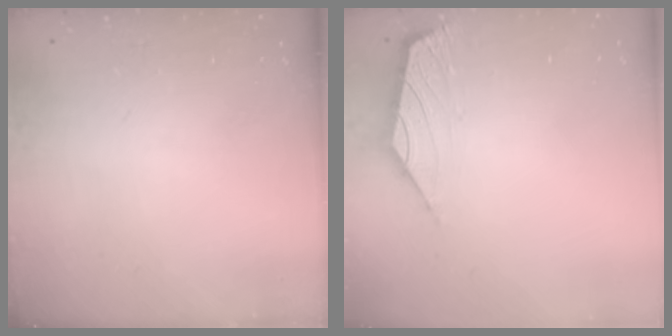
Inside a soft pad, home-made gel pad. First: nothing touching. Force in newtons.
{"total": 1.8, "press": 1.6, "slide": 0.6}